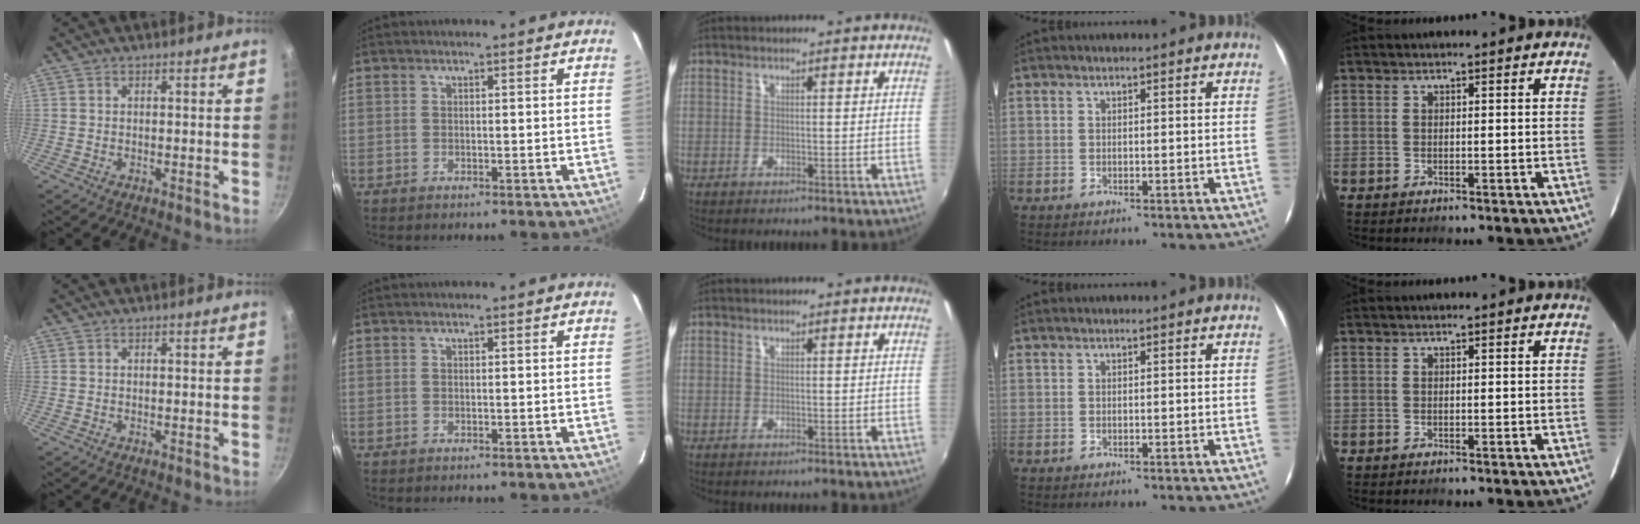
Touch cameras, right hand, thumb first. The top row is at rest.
{}